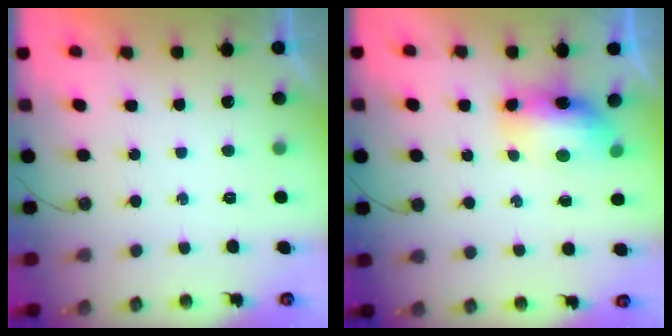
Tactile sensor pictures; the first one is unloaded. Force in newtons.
{"total": 7.8, "press": 7.7, "slide": 0.8}